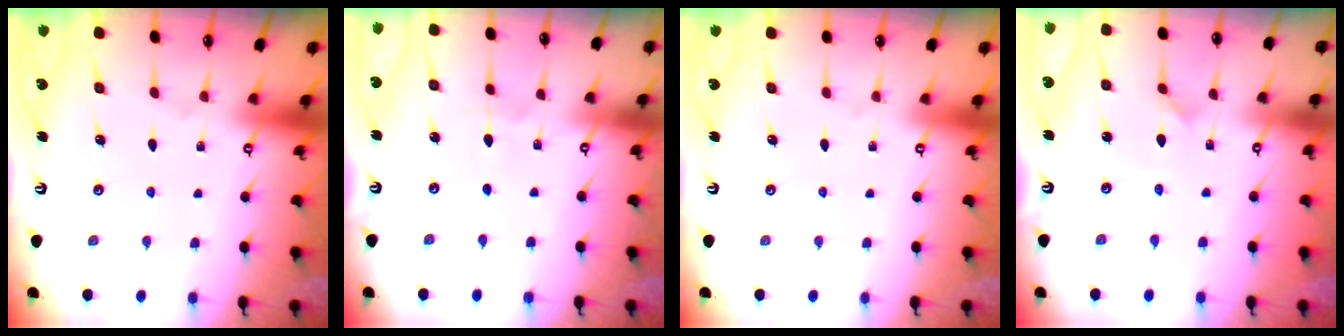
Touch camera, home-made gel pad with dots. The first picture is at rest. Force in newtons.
{"total": 2.5, "press": 2.5, "slide": 0.4}
{"total": 0.0}
{"total": 1.8, "press": 1.8, "slide": 0.1}